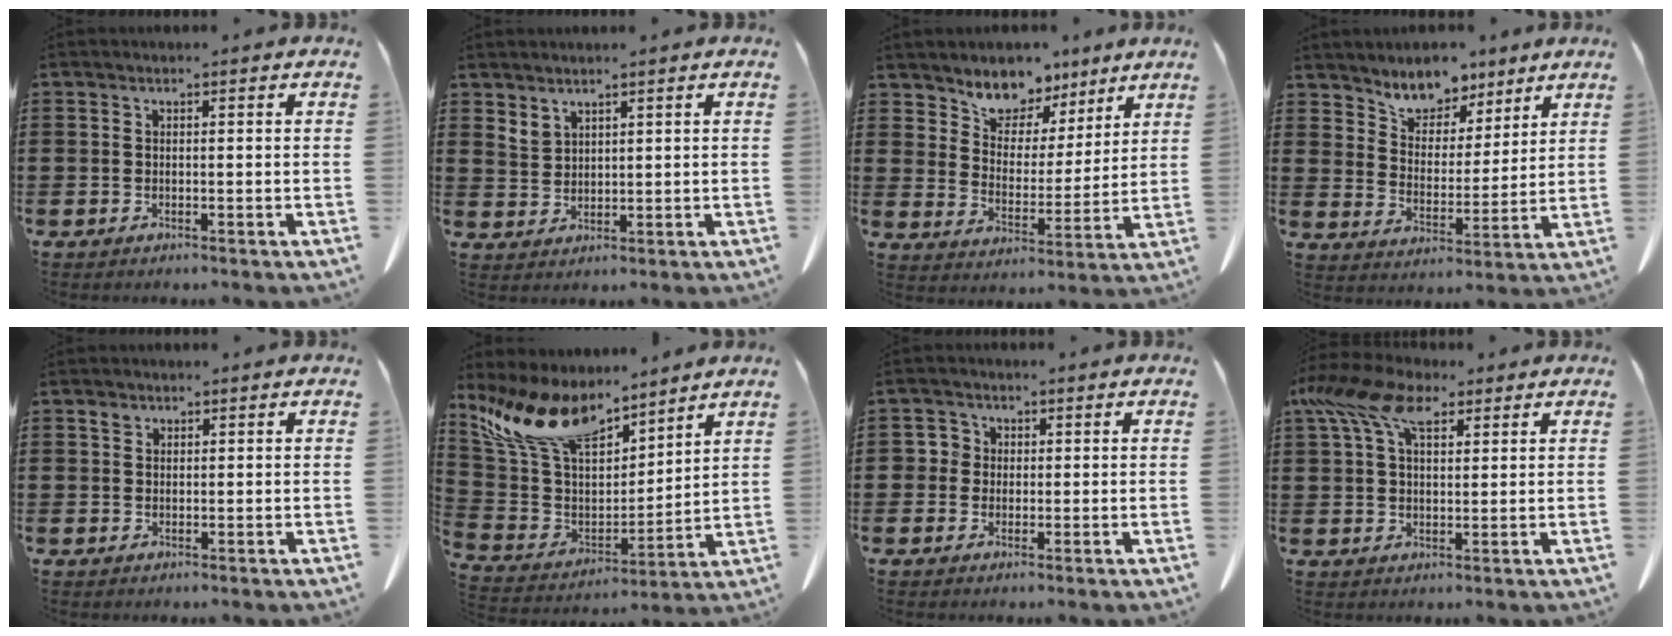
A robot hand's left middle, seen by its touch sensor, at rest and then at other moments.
{"total": 2.7, "force": [2.5, 1.0, 0.3], "torque": [-0.013, -0.003, 0.049]}
{"total": 6.7, "force": [5.7, 3.6, 0.0], "torque": [-0.044, -0.037, 0.105]}
{"total": 6.6, "force": [5.8, 3.1, 0.6], "torque": [-0.041, -0.034, 0.105]}
{"total": 1.3, "force": [0.8, 1.0, 0.4], "torque": [-0.012, 0.001, 0.017]}
{"total": 13.2, "force": [9.6, 5.9, 6.8], "torque": [-0.188, -0.050, 0.173]}
{"total": 2.2, "force": [0.3, 2.2, 0.5], "torque": [-0.023, 0.007, 0.003]}
{"total": 9.5, "force": [5.6, 4.6, 6.2], "torque": [-0.148, 0.004, 0.102]}